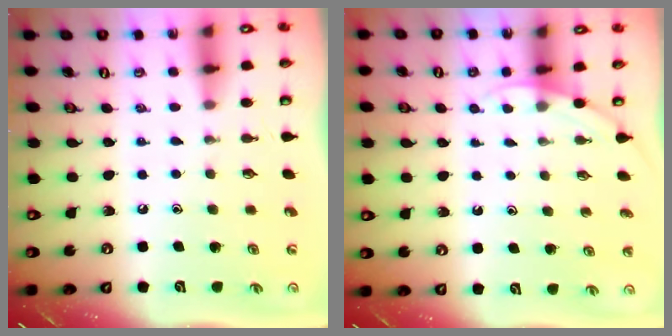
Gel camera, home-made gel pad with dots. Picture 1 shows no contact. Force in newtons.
{"total": 2.5, "press": 2.5, "slide": 0.1}